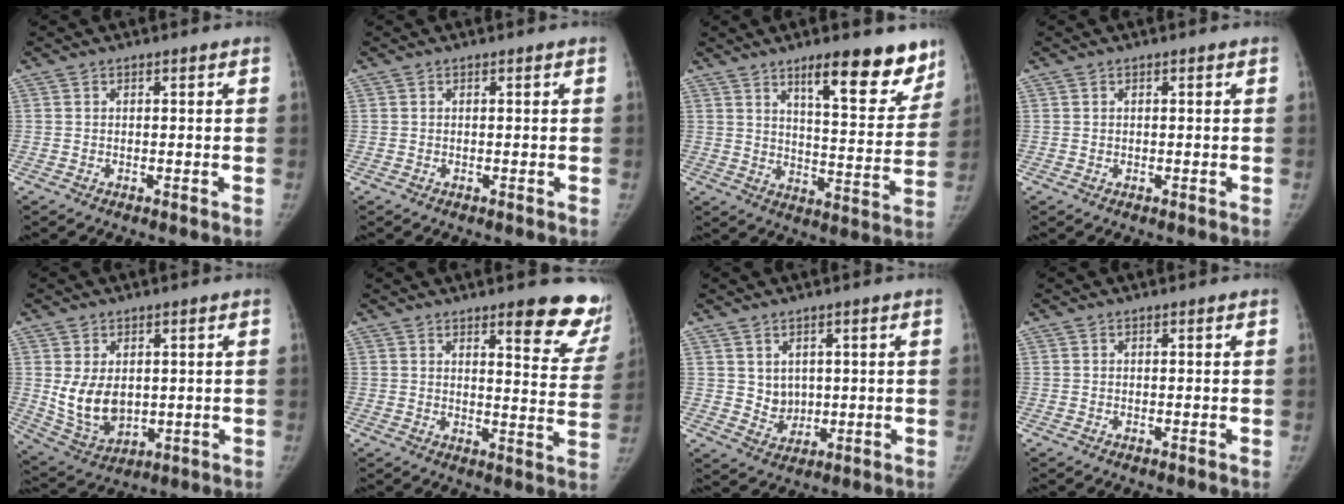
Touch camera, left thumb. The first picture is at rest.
{"total": 0.0}
{"total": 16.1, "force": [10.8, 4.6, 11.0], "torque": [-0.099, -0.071, 0.158]}
{"total": 0.0}
{"total": 9.2, "force": [0.8, 6.4, 6.5], "torque": [-0.097, -0.017, 0.039]}
{"total": 13.8, "force": [10.0, 3.4, 8.8], "torque": [-0.063, -0.068, 0.110]}
{"total": 4.2, "force": [1.2, 3.7, 1.7], "torque": [-0.008, -0.013, 0.033]}
{"total": 0.0}